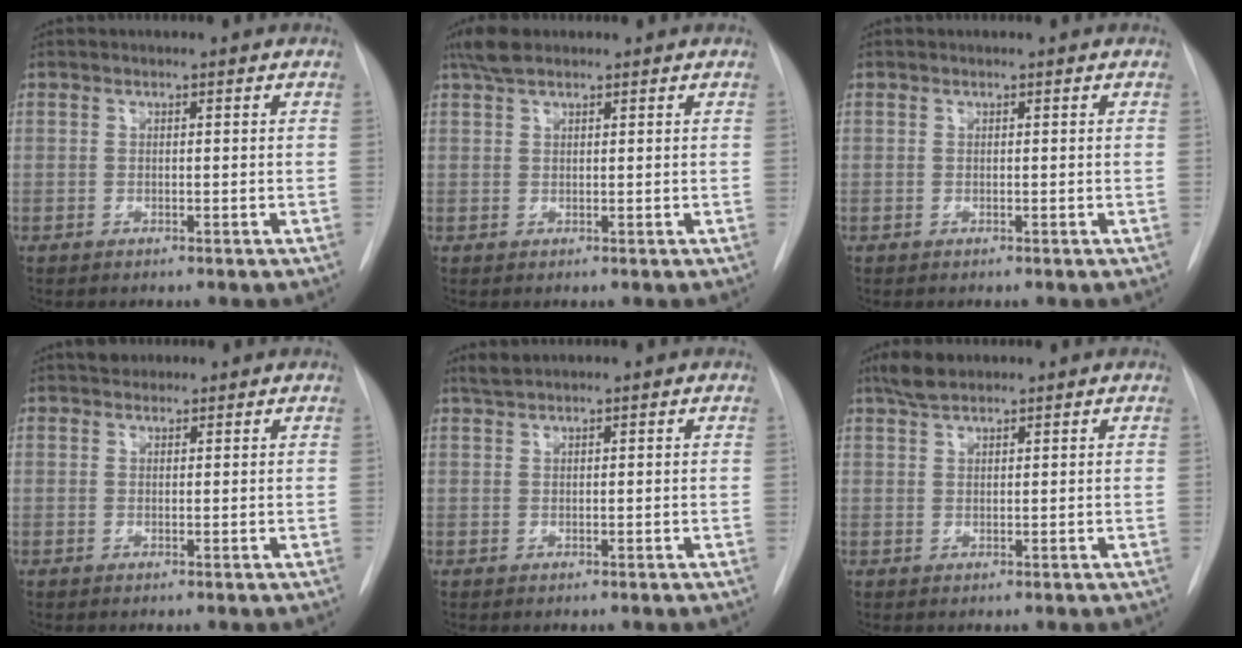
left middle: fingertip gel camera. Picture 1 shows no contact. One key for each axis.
{"total": 3.4, "fx": 2.6, "fy": 1.2, "fz": 1.8, "tx": -0.040, "ty": 0.013, "tz": 0.051}
{"total": 0.0}
{"total": 1.9, "fx": 1.6, "fy": 1.0, "fz": 0.3, "tx": -0.006, "ty": 0.010, "tz": 0.023}
{"total": 1.5, "fx": 1.4, "fy": 0.0, "fz": 0.5, "tx": -0.013, "ty": 0.008, "tz": 0.031}
{"total": 3.3, "fx": 2.7, "fy": 0.9, "fz": 1.6, "tx": -0.035, "ty": 0.006, "tz": 0.052}